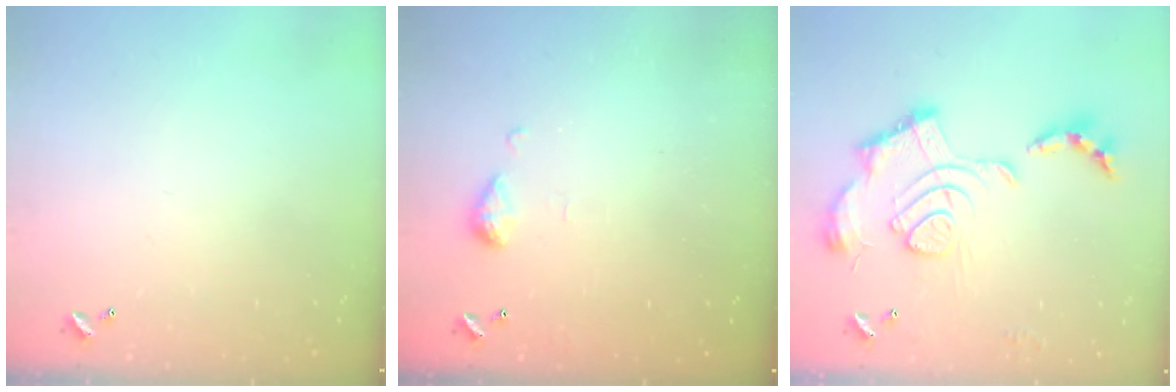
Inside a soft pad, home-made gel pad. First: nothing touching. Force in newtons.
{"total": 5.6, "press": 5.5, "slide": 0.7}
{"total": 2.4, "press": 1.9, "slide": 1.5}